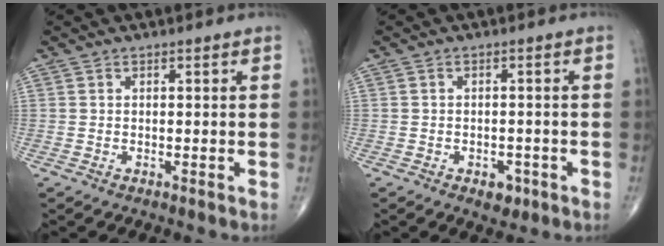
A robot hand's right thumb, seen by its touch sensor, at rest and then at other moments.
{"total": 3.2, "force": [-1.6, 2.0, 1.8], "torque": [-0.009, 0.003, -0.019]}